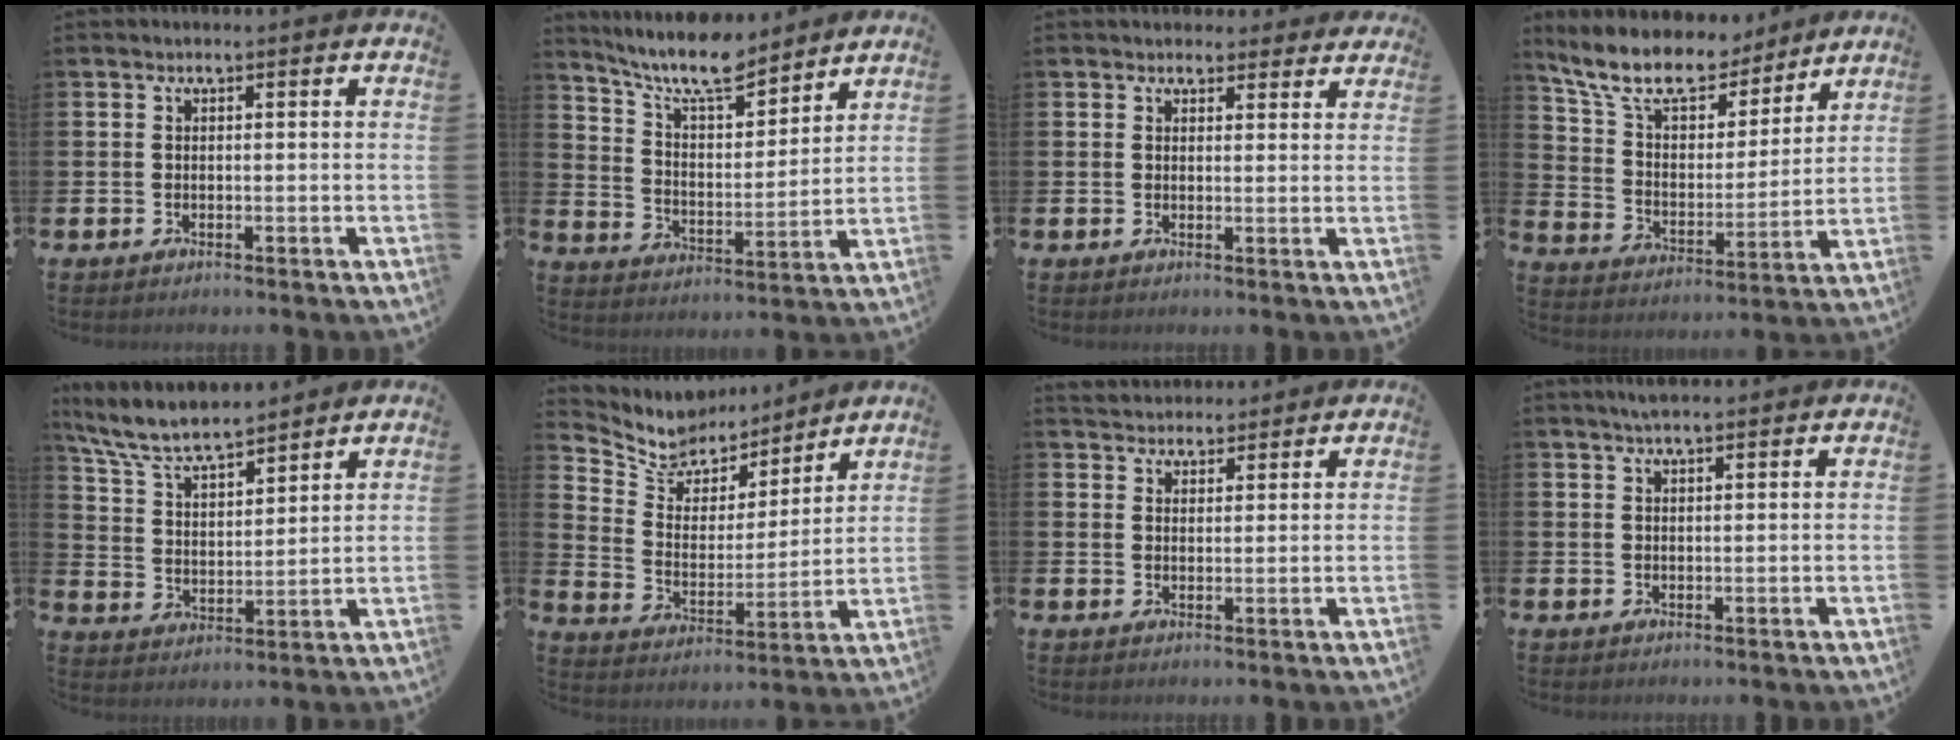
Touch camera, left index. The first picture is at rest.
{"total": 9.7, "force": [8.8, 1.9, 3.6], "torque": [-0.091, -0.054, 0.156]}
{"total": 3.0, "force": [2.7, 1.2, -0.2], "torque": [0.016, -0.012, 0.048]}
{"total": 11.8, "force": [10.0, 4.3, 4.4], "torque": [-0.122, -0.063, 0.177]}
{"total": 7.7, "force": [7.1, 1.5, 2.5], "torque": [-0.082, -0.042, 0.126]}
{"total": 8.5, "force": [7.8, 3.4, 0.3], "torque": [-0.054, -0.062, 0.140]}
{"total": 3.5, "force": [3.3, 1.0, -0.3], "torque": [-0.003, -0.014, 0.061]}
{"total": 2.8, "force": [2.6, 0.4, 1.1], "torque": [-0.024, -0.002, 0.046]}